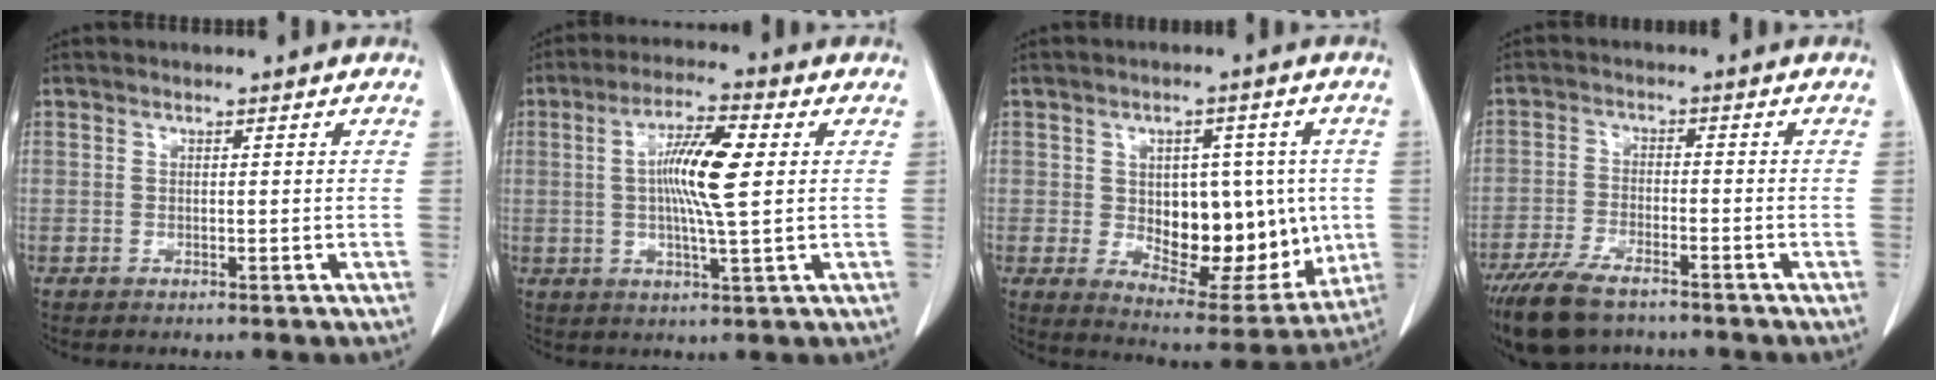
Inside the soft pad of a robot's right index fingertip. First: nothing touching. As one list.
[{"total": 9.6, "force": [1.3, 0.7, 9.5], "torque": [-0.177, 0.002, 0.020]}, {"total": 16.6, "force": [-0.2, 9.2, 13.8], "torque": [-0.194, 0.005, 0.026]}, {"total": 10.0, "force": [-7.7, 3.2, 5.5], "torque": [-0.101, -0.019, -0.133]}]